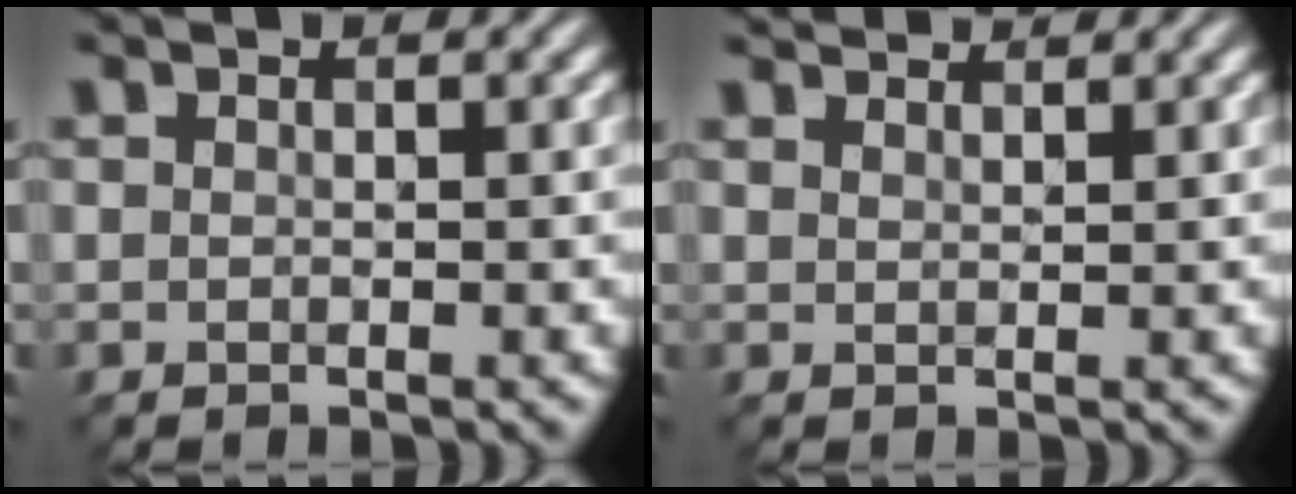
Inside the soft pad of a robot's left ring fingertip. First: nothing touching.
{"total": 3.3, "force": [3.0, 0.7, 1.1], "torque": [-0.009, 0.003, 0.031]}